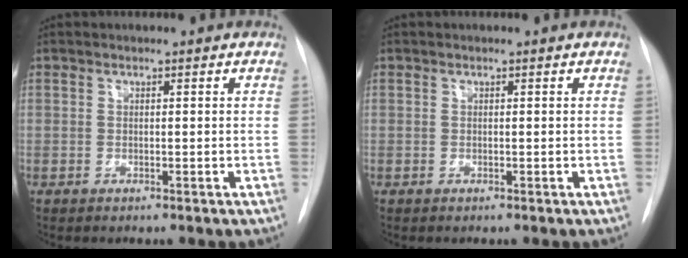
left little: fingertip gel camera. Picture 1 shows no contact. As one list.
[{"total": 0.0}]